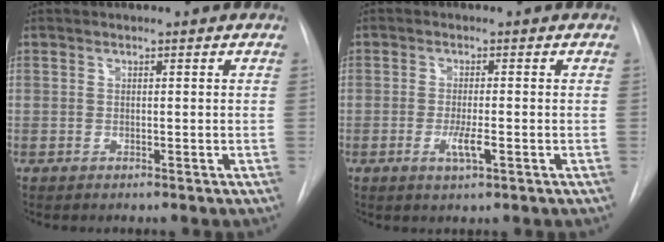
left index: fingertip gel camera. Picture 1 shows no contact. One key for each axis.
{"total": 3.1, "fx": -1.0, "fy": 0.3, "fz": 2.9, "tx": -0.055, "ty": -0.005, "tz": -0.015}